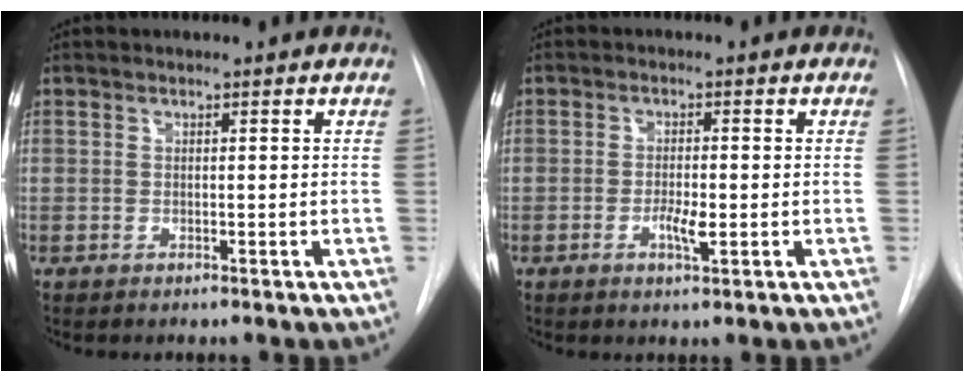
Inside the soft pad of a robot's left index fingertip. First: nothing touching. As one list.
[{"total": 3.1, "force": [-1.5, 0.6, 2.6], "torque": [-0.048, -0.006, -0.023]}]